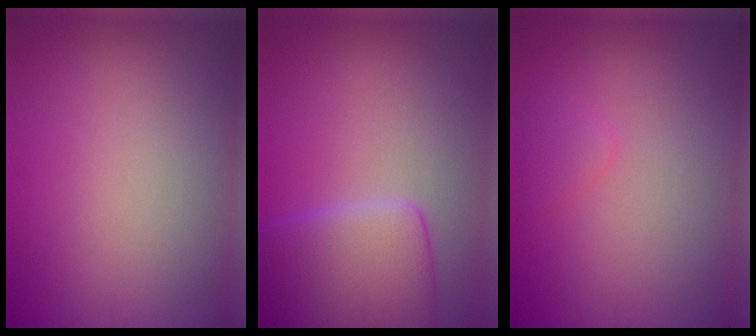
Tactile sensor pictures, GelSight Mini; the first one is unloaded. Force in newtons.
{"total": 7.7, "press": 7.6, "slide": 0.5}
{"total": 1.2, "press": 1.1, "slide": 0.1}